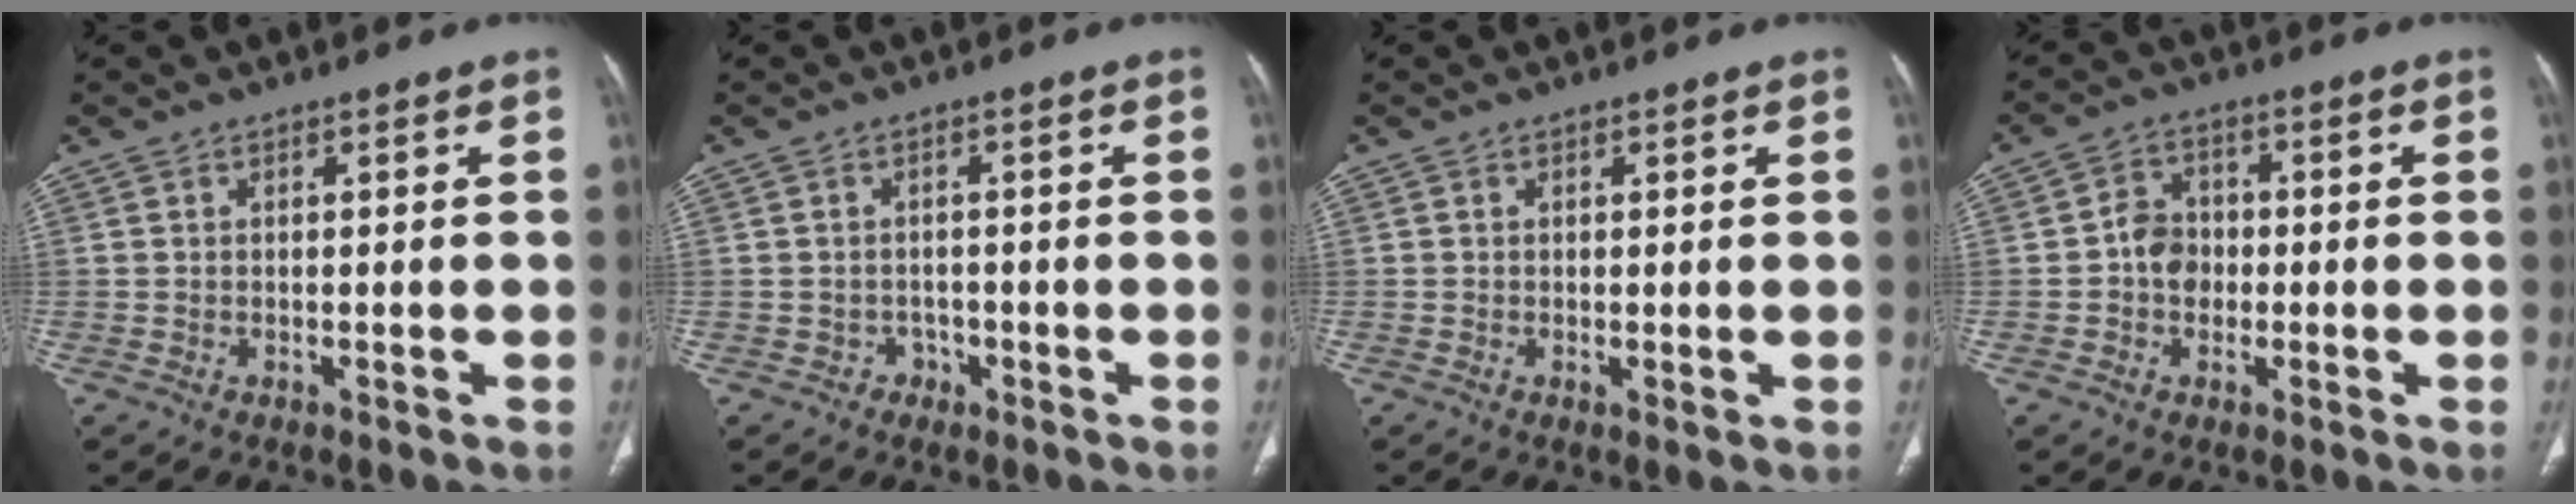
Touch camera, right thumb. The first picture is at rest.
{"total": 1.8, "force": [-0.9, 1.6, 0.2], "torque": [0.004, 0.010, -0.015]}
{"total": 0.8, "force": [0.1, 0.2, 0.7], "torque": [-0.017, -0.005, 0.001]}
{"total": 5.6, "force": [-0.7, 4.7, 3.0], "torque": [-0.028, 0.015, -0.019]}